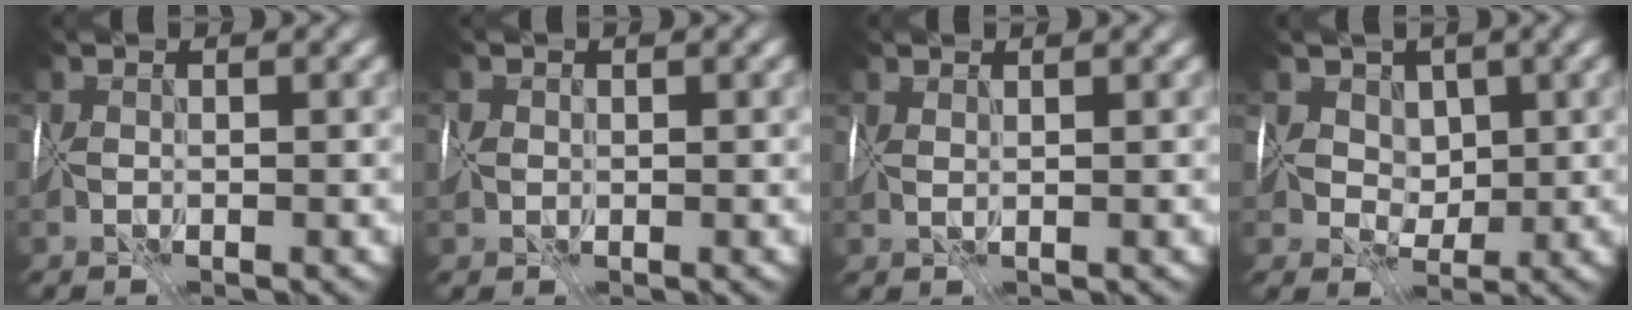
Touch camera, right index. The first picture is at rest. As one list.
[{"total": 1.2, "force": [0.2, 1.1, 0.5], "torque": [-0.009, 0.000, 0.003]}, {"total": 1.3, "force": [1.2, -0.2, 0.3], "torque": [-0.006, 0.001, 0.033]}, {"total": 5.3, "force": [3.0, 3.8, 2.1], "torque": [-0.010, 0.021, 0.043]}]